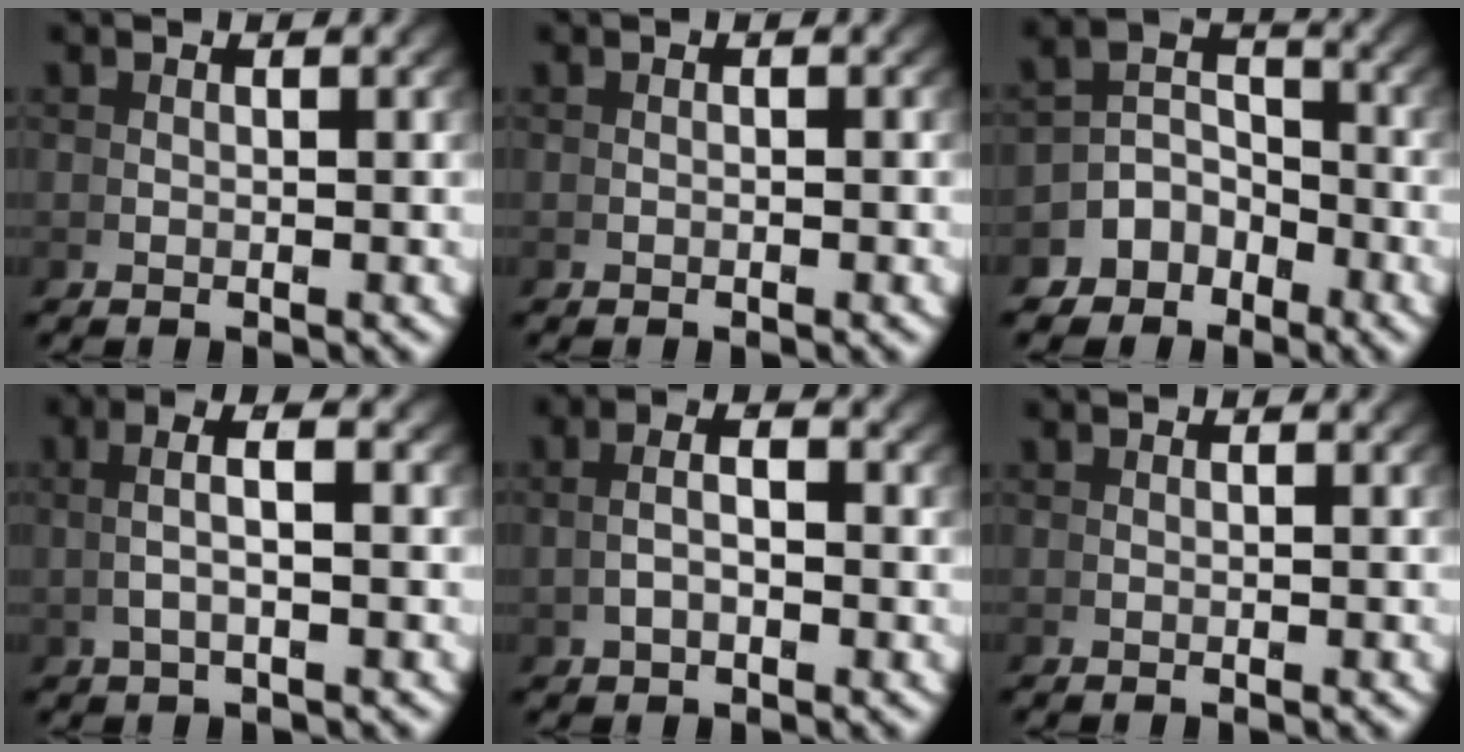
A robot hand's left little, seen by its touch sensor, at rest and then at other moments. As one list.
[{"total": 0.0}, {"total": 5.5, "force": [-1.9, 4.5, 2.4], "torque": [-0.040, -0.011, -0.039]}, {"total": 3.1, "force": [1.0, 0.3, 2.9], "torque": [-0.049, 0.014, 0.018]}, {"total": 2.5, "force": [0.2, 1.0, 2.3], "torque": [-0.037, 0.001, 0.008]}, {"total": 0.0}]